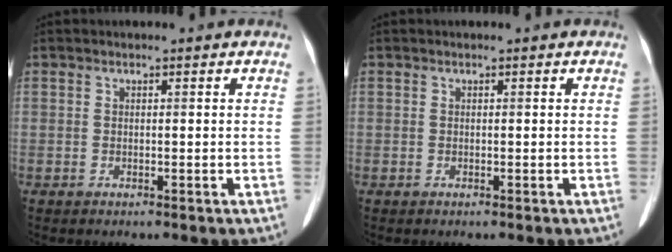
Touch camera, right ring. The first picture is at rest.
{"total": 0.0}